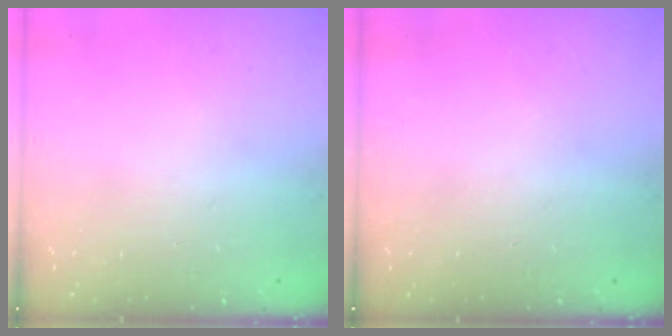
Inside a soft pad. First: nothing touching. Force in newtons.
{"total": 0.0}